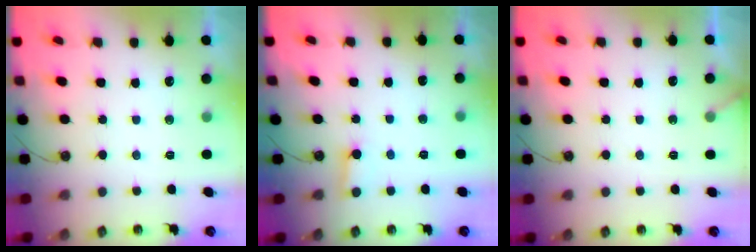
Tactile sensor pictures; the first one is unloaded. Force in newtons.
{"total": 3.5, "press": 3.4, "slide": 0.7}
{"total": 1.7, "press": 1.7, "slide": 0.1}